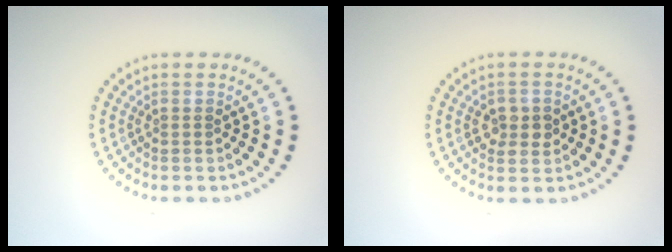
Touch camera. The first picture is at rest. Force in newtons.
{"total": 2.2, "press": 2.2, "slide": 0.4}